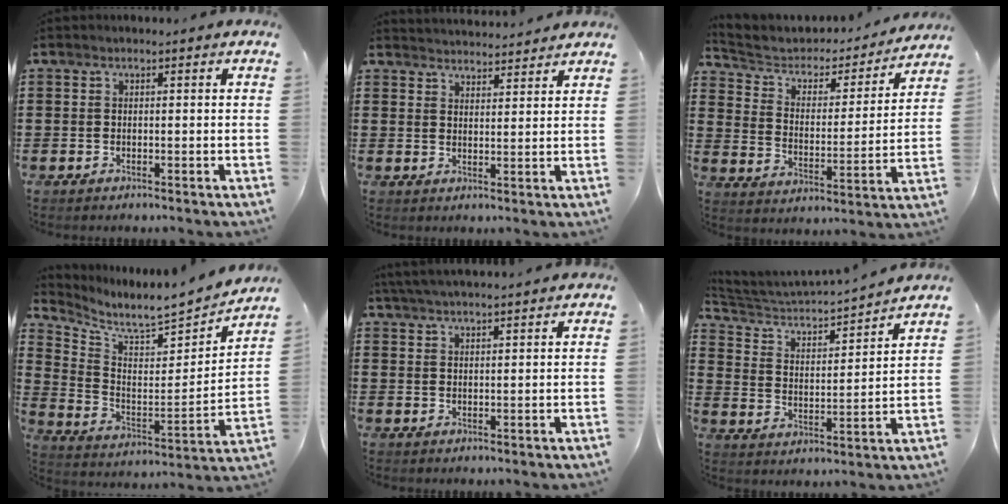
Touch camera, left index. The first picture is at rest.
{"total": 3.1, "force": [3.0, -0.3, -0.3], "torque": [-0.004, -0.015, 0.057]}
{"total": 3.7, "force": [3.0, 2.1, 0.9], "torque": [-0.044, -0.025, 0.042]}
{"total": 6.1, "force": [5.8, 0.2, 1.7], "torque": [-0.058, -0.062, 0.091]}
{"total": 3.3, "force": [3.2, -0.6, 0.7], "torque": [-0.024, -0.006, 0.060]}
{"total": 3.7, "force": [3.5, 0.4, 1.3], "torque": [-0.049, -0.035, 0.048]}